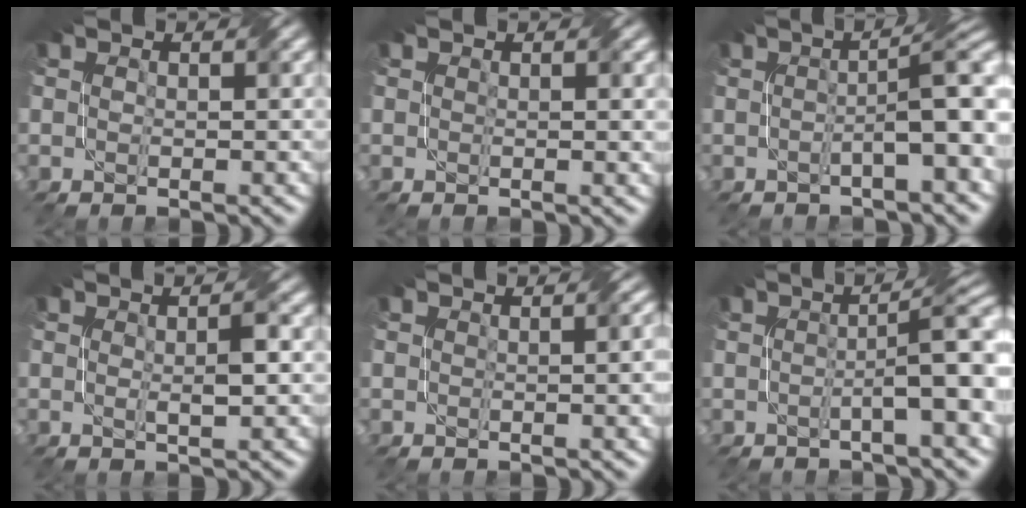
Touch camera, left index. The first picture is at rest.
{"total": 1.1, "force": [0.4, 0.2, 1.0], "torque": [-0.013, 0.000, 0.008]}
{"total": 5.8, "force": [-0.4, 1.1, 5.7], "torque": [-0.075, 0.017, -0.009]}
{"total": 2.0, "force": [0.2, 0.2, 2.0], "torque": [-0.033, 0.001, 0.003]}
{"total": 3.0, "force": [0.3, 1.1, 2.8], "torque": [-0.022, 0.009, 0.006]}
{"total": 6.3, "force": [-0.1, 1.2, 6.2], "torque": [-0.078, 0.014, -0.006]}